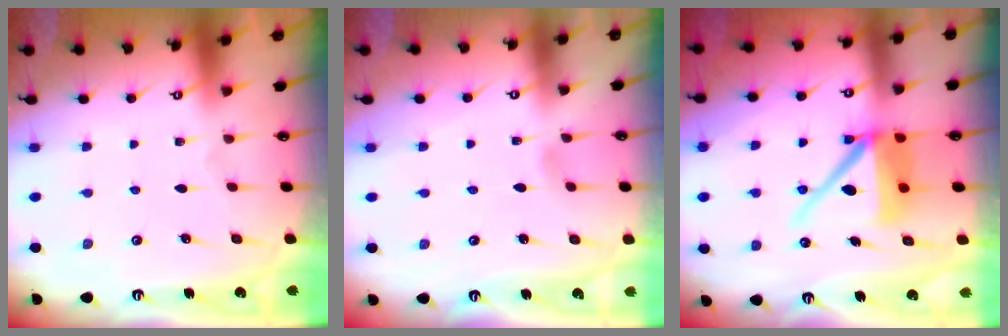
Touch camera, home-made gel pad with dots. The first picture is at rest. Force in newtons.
{"total": 2.9, "press": 2.8, "slide": 0.3}
{"total": 12.3, "press": 12.2, "slide": 1.7}